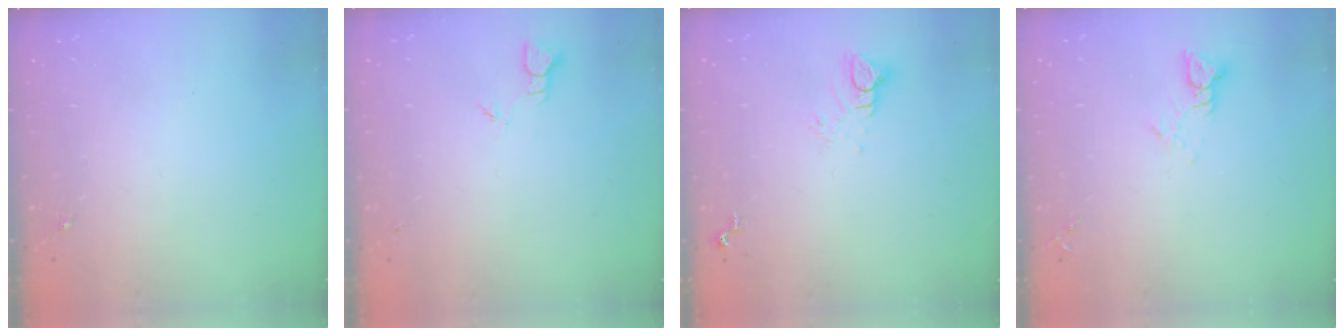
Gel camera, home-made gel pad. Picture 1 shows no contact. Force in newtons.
{"total": 1.8, "press": 1.8, "slide": 0.0}
{"total": 5.6, "press": 5.6, "slide": 0.0}
{"total": 4.4, "press": 4.4, "slide": 0.3}